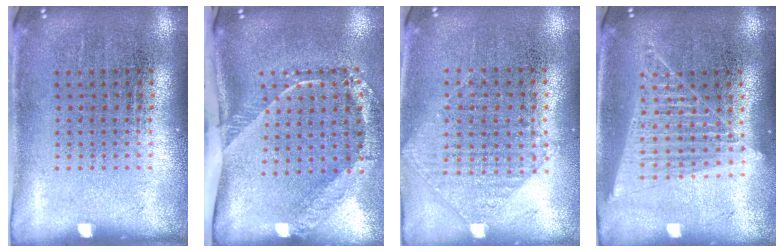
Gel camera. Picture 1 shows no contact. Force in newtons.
{"total": 2.6, "press": 1.7, "slide": 1.9}
{"total": 1.0, "press": 0.9, "slide": 0.4}
{"total": 1.5, "press": 1.4, "slide": 0.5}